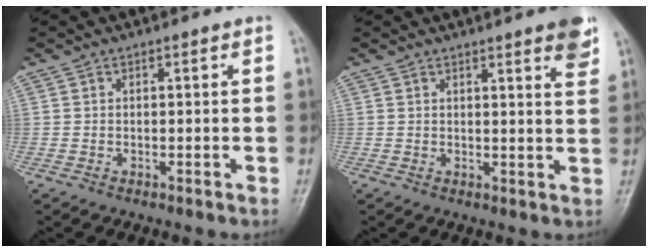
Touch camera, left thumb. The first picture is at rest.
{"total": 6.0, "force": [3.8, 0.9, 4.5], "torque": [-0.045, -0.015, 0.043]}